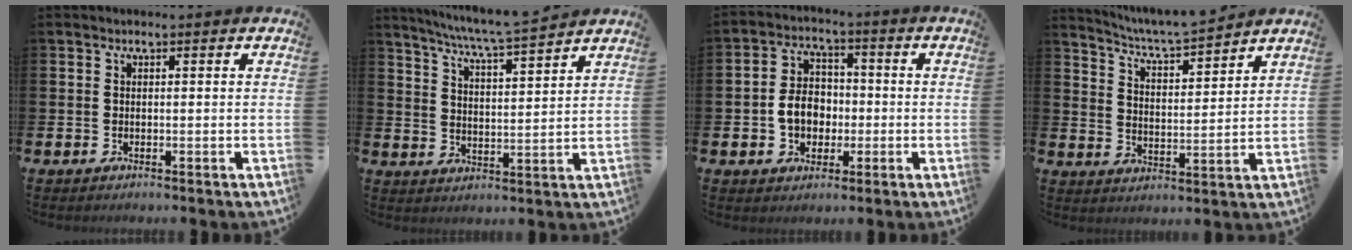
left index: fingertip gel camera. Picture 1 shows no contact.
{"total": 6.7, "force": [6.3, -0.8, 1.9], "torque": [-0.057, -0.042, 0.109]}
{"total": 5.8, "force": [-1.0, 4.8, 3.0], "torque": [-0.054, 0.011, -0.023]}
{"total": 5.7, "force": [5.6, -0.3, 1.1], "torque": [-0.043, -0.044, 0.096]}